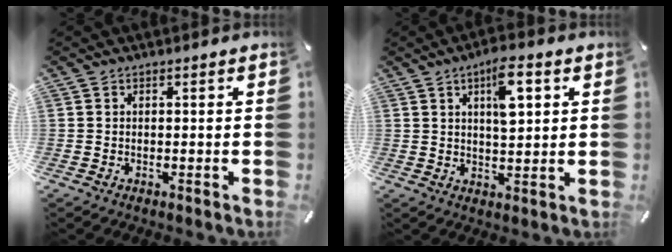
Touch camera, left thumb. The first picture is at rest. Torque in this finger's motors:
{"motor_torque": [1.45, 1.45, 0.92, -0.92, 0.33]}